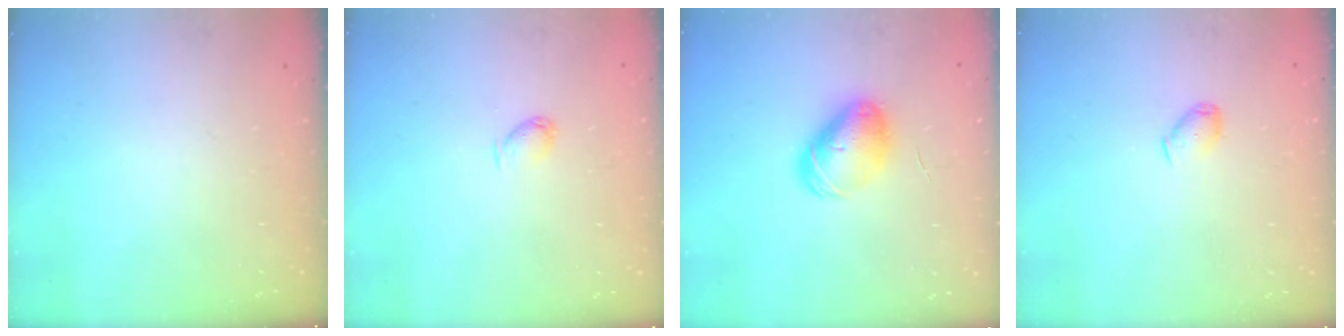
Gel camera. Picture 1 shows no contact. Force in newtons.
{"total": 3.4, "press": 3.4, "slide": 0.6}
{"total": 8.6, "press": 8.5, "slide": 1.3}
{"total": 6.3, "press": 6.3, "slide": 0.8}